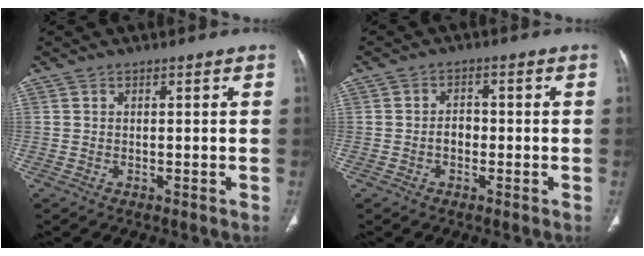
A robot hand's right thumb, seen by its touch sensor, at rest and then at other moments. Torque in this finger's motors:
{"motor_torque": [0.53, 0.83, 0.64, -0.39, 0.00]}